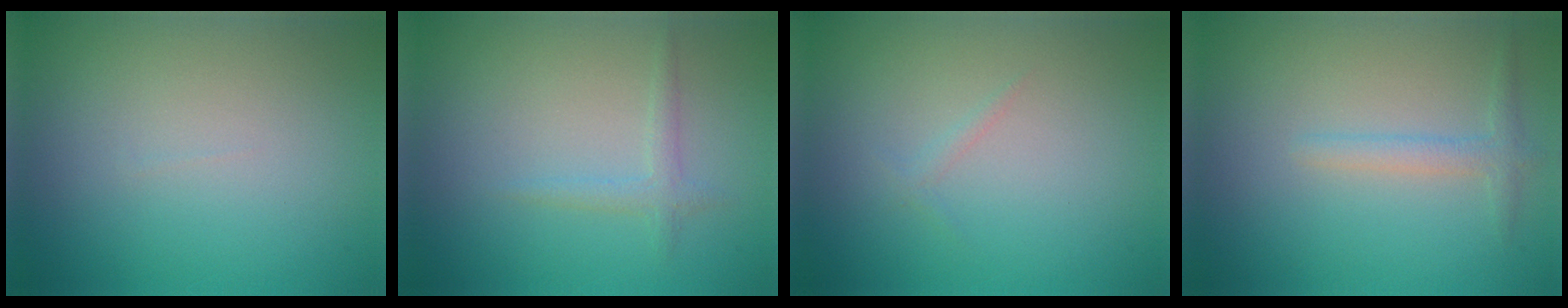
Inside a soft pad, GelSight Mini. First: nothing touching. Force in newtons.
{"total": 1.4, "press": 1.4, "slide": 0.1}
{"total": 0.5, "press": 0.5, "slide": 0.1}
{"total": 1.6, "press": 1.6, "slide": 0.1}